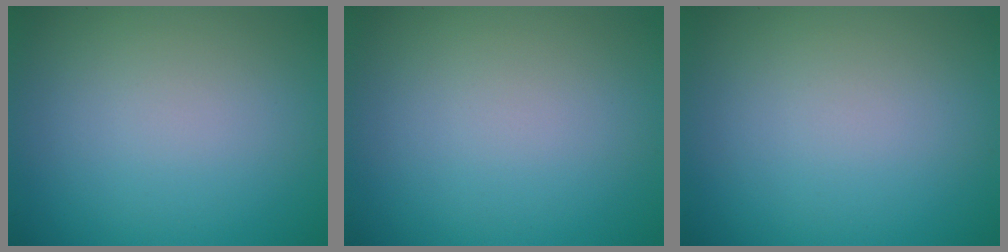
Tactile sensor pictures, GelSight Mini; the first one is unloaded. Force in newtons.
{"total": 0.0}
{"total": 0.0}